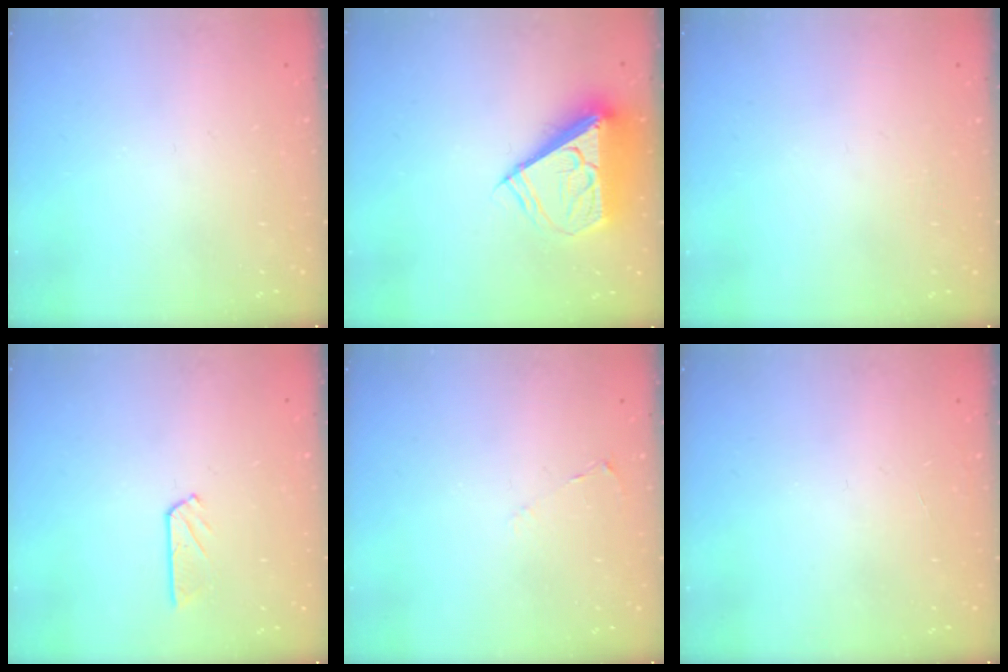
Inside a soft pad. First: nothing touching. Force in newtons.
{"total": 9.3, "press": 9.2, "slide": 1.6}
{"total": 0.0}
{"total": 3.9, "press": 3.9, "slide": 0.4}
{"total": 2.4, "press": 2.3, "slide": 0.4}
{"total": 0.0}